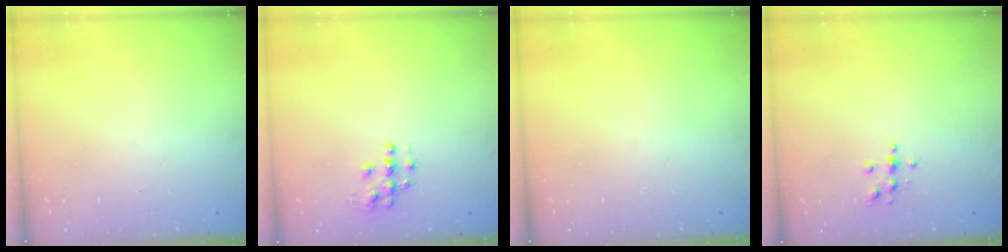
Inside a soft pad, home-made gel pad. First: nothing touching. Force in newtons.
{"total": 4.8, "press": 4.8, "slide": 0.3}
{"total": 0.0}
{"total": 3.9, "press": 3.8, "slide": 0.5}